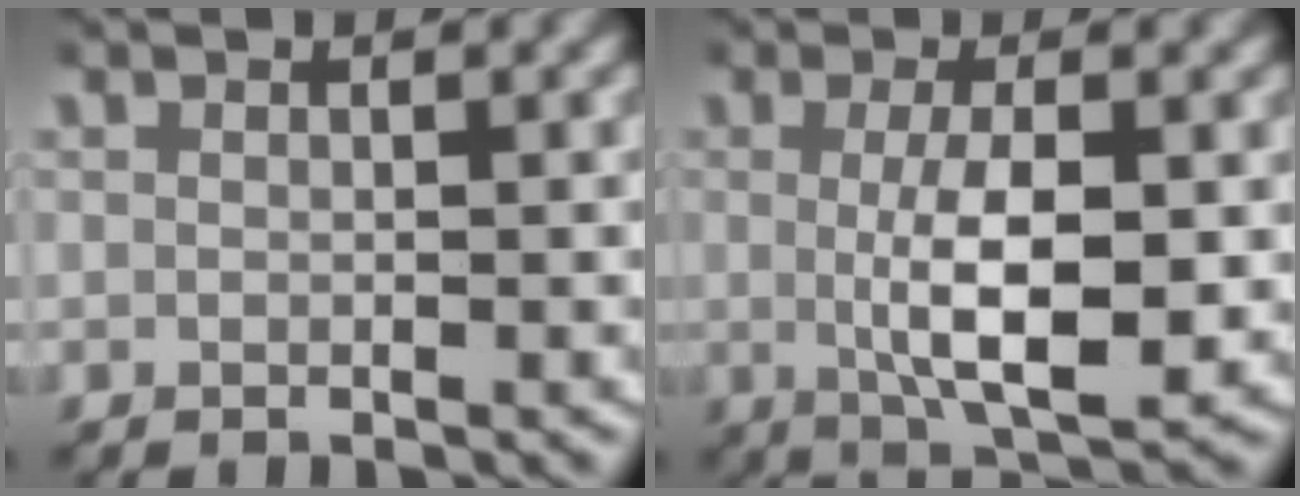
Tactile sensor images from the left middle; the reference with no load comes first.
{"total": 6.1, "force": [-0.3, 2.0, 5.7], "torque": [-0.098, -0.012, -0.001]}